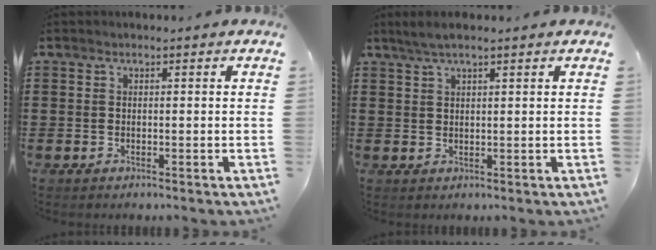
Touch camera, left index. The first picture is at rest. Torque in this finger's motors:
{"motor_torque": [0.25, -0.10, 0.06, 0.06]}